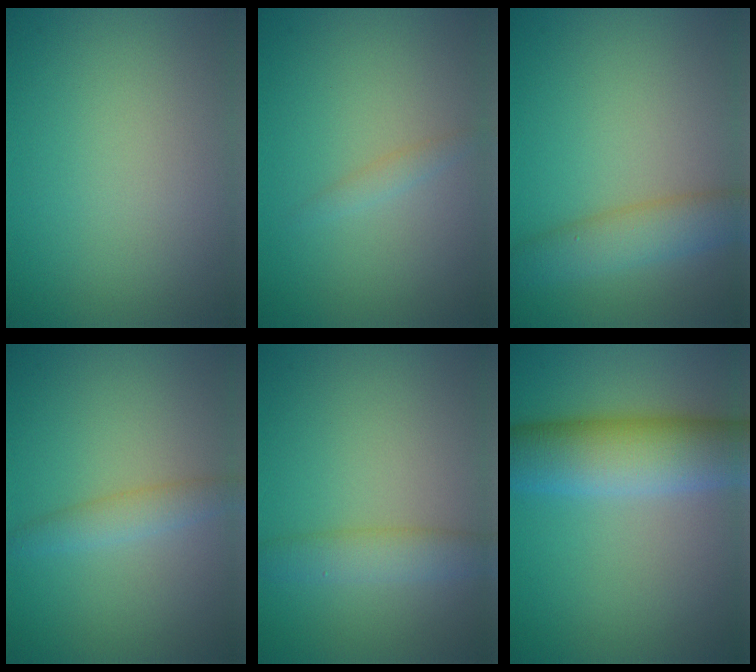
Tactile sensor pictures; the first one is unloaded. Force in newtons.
{"total": 0.9, "press": 0.9, "slide": 0.1}
{"total": 4.0, "press": 4.0, "slide": 0.1}
{"total": 2.0, "press": 2.0, "slide": 0.0}
{"total": 2.9, "press": 2.9, "slide": 0.1}
{"total": 8.1, "press": 8.1, "slide": 0.3}